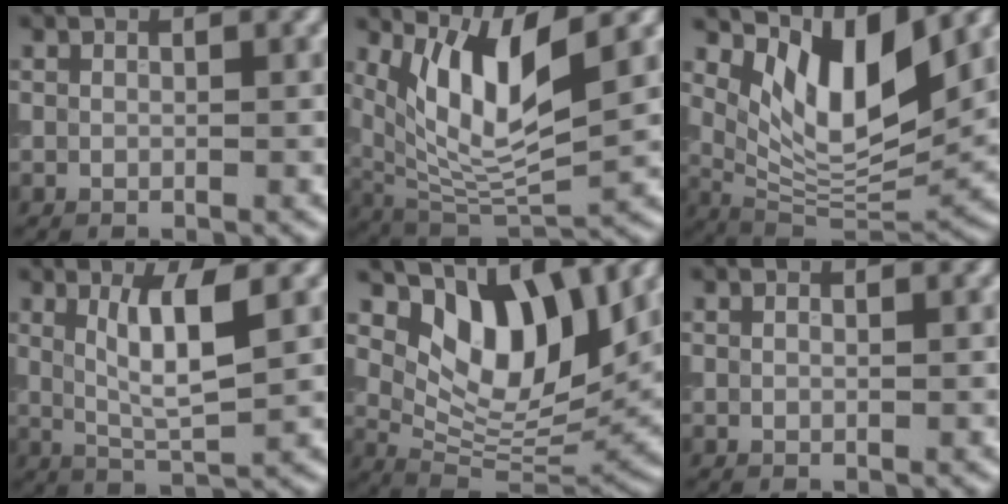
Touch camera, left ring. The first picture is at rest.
{"total": 8.3, "force": [3.5, 2.7, 7.0], "torque": [-0.138, -0.014, 0.067]}
{"total": 9.0, "force": [4.3, 3.5, 7.0], "torque": [-0.119, -0.019, 0.081]}
{"total": 4.8, "force": [1.5, 1.0, 4.5], "torque": [-0.086, -0.008, 0.031]}
{"total": 9.0, "force": [4.6, 4.2, 6.4], "torque": [-0.105, -0.013, 0.078]}
{"total": 0.0}